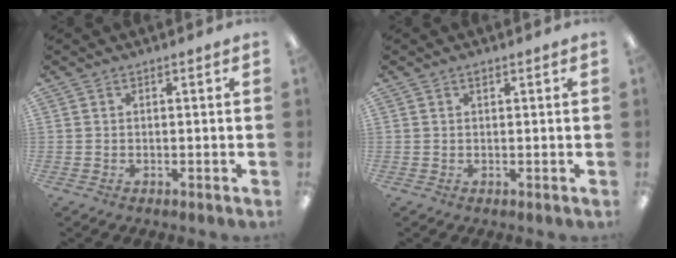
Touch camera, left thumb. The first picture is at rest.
{"total": 0.7, "force": [0.5, 0.4, 0.4], "torque": [-0.009, 0.002, 0.008]}